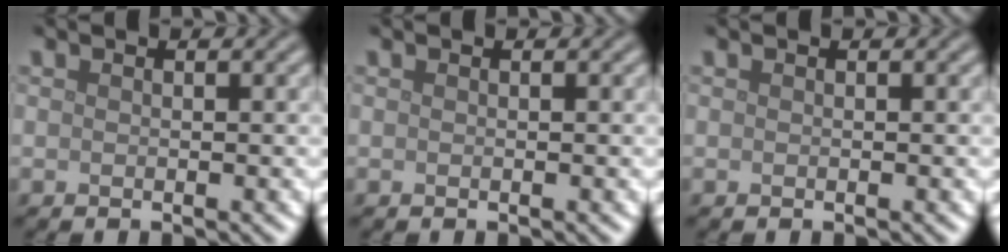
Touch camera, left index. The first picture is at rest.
{"total": 0.0}
{"total": 0.0}